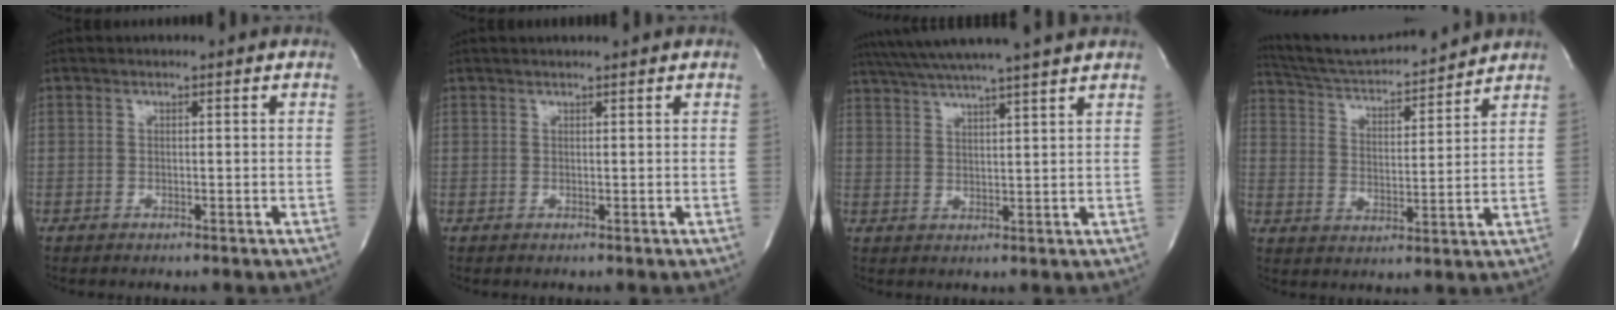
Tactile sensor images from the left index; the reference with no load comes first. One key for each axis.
{"total": 1.2, "fx": 0.8, "fy": -0.2, "fz": 0.8, "tx": -0.005, "ty": 0.013, "tz": 0.013}
{"total": 13.5, "fx": 11.7, "fy": -1.0, "fz": 6.7, "tx": -0.120, "ty": 0.012, "tz": 0.167}
{"total": 14.2, "fx": 13.4, "fy": 1.1, "fz": 4.5, "tx": -0.077, "ty": 0.004, "tz": 0.215}